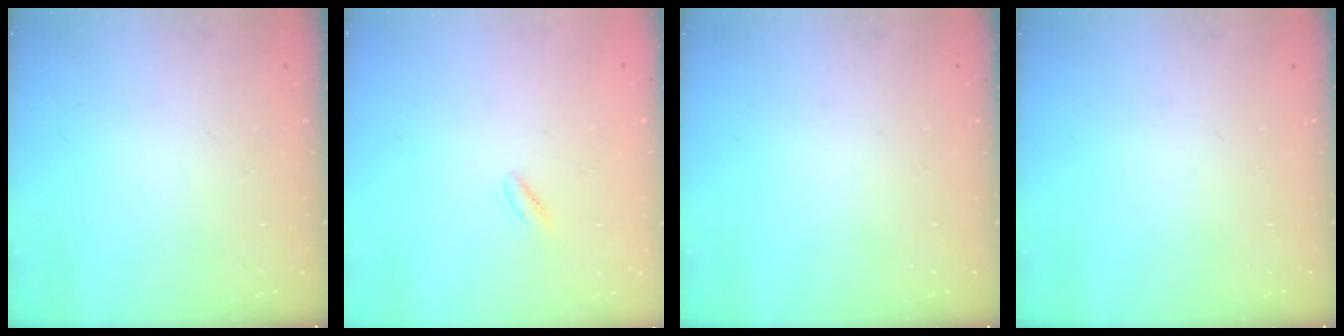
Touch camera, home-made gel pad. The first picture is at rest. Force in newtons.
{"total": 0.5, "press": 0.0, "slide": 0.5}
{"total": 0.0}
{"total": 0.0}